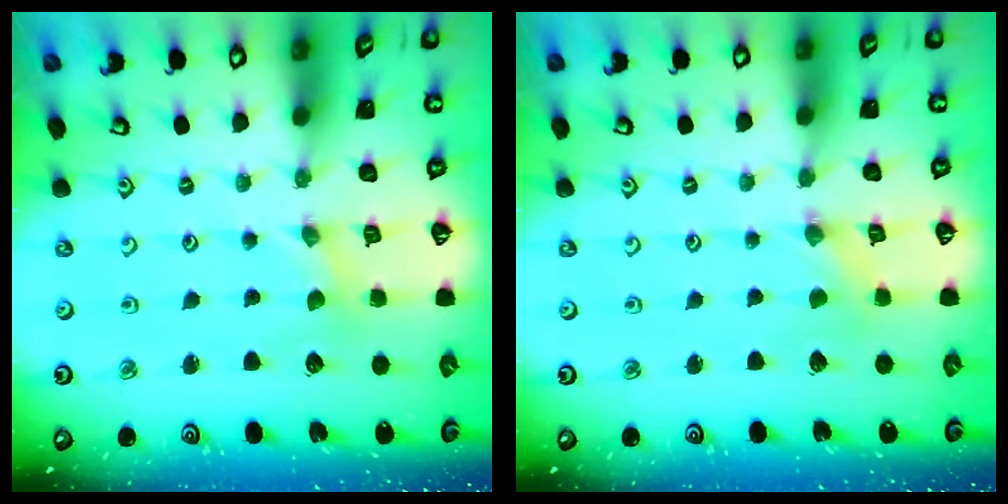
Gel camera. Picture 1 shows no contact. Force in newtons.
{"total": 0.0}